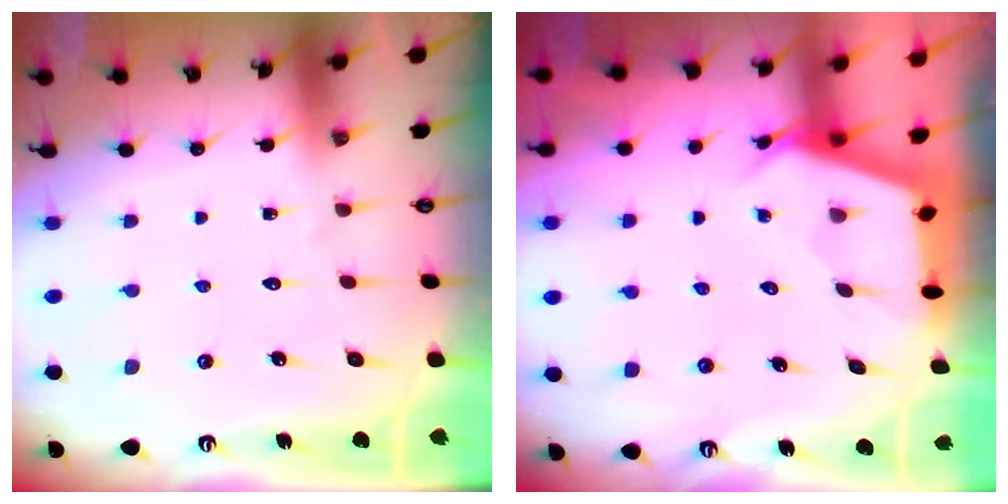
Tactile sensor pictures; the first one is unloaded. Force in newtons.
{"total": 4.4, "press": 4.4, "slide": 0.4}